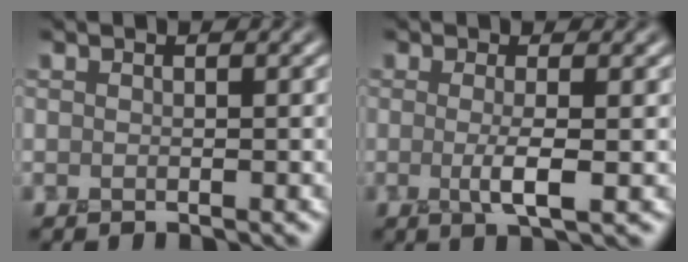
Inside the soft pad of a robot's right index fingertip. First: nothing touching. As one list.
[{"total": 2.3, "force": [0.1, 0.5, 2.3], "torque": [-0.046, -0.007, 0.001]}]